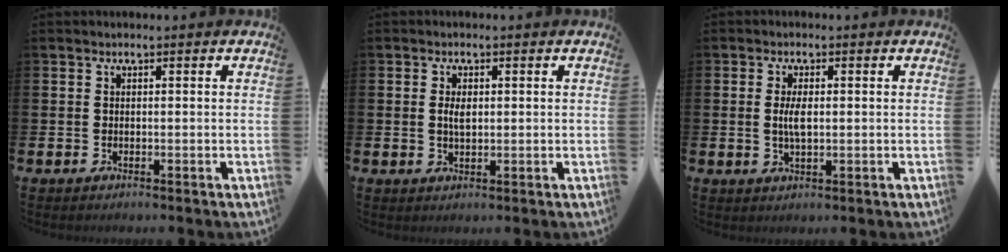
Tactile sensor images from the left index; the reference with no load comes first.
{"total": 2.2, "force": [0.5, 1.1, 1.9], "torque": [-0.028, 0.002, 0.004]}
{"total": 3.1, "force": [0.4, 1.2, 2.8], "torque": [-0.044, 0.000, 0.002]}